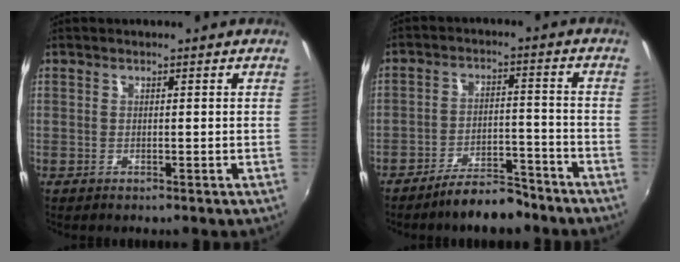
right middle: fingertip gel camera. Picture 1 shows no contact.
{"total": 8.1, "force": [-6.9, 2.3, 3.4], "torque": [-0.066, 0.019, -0.100]}